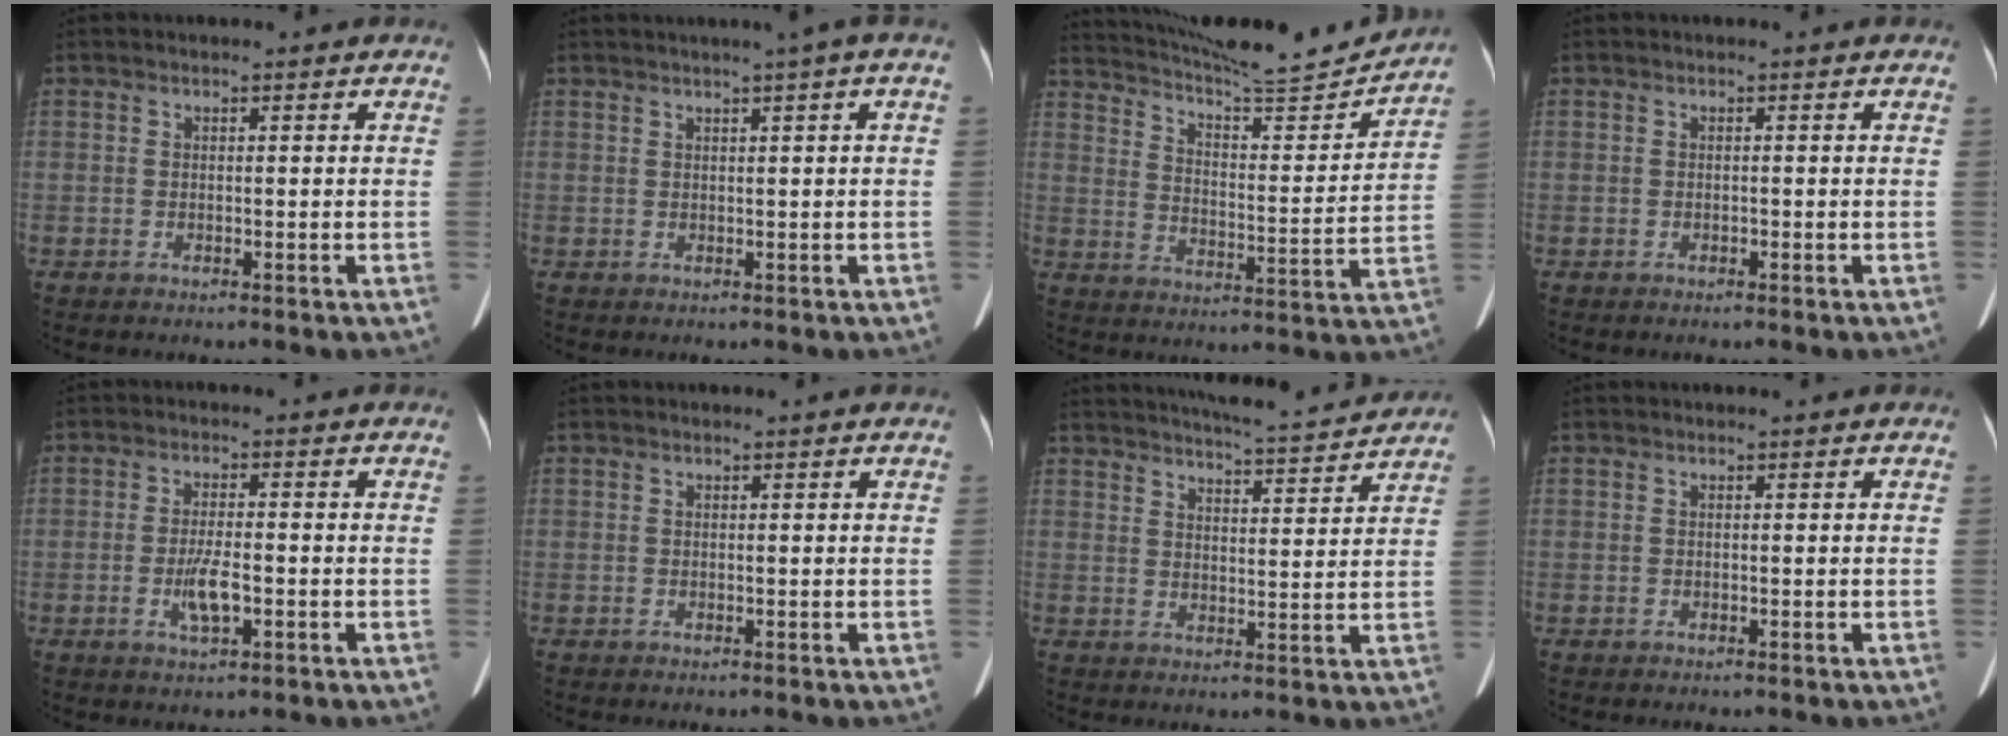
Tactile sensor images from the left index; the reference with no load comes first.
{"total": 3.0, "force": [1.6, -0.6, 2.4], "torque": [-0.036, 0.012, 0.025]}
{"total": 17.8, "force": [17.1, 0.1, 4.8], "torque": [-0.091, -0.039, 0.250]}
{"total": 0.0}
{"total": 4.3, "force": [-1.3, 1.0, 4.0], "torque": [-0.081, -0.003, -0.021]}
{"total": 0.0}
{"total": 12.4, "force": [11.8, 0.8, 3.8], "torque": [-0.062, 0.004, 0.156]}
{"total": 0.0}